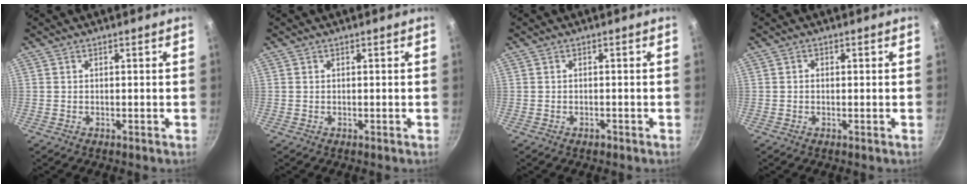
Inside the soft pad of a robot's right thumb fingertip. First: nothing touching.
{"total": 0.0}
{"total": 0.9, "force": [-0.6, 0.5, 0.4], "torque": [-0.007, 0.004, -0.009]}
{"total": 1.0, "force": [0.0, 0.8, 0.6], "torque": [-0.009, 0.005, -0.001]}